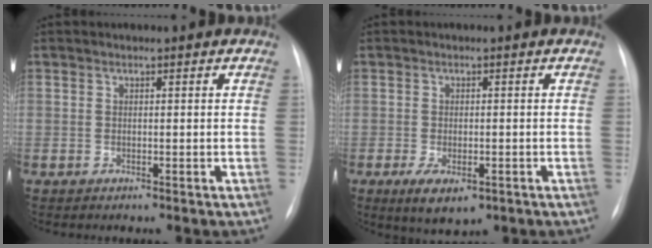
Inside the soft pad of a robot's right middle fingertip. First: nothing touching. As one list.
[{"total": 5.3, "force": [-2.5, 2.4, 4.0], "torque": [-0.069, -0.010, -0.028]}]